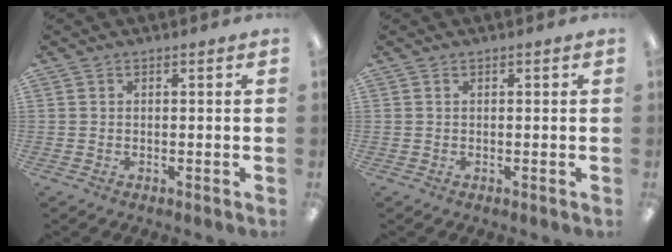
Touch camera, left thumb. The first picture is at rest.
{"total": 0.0}